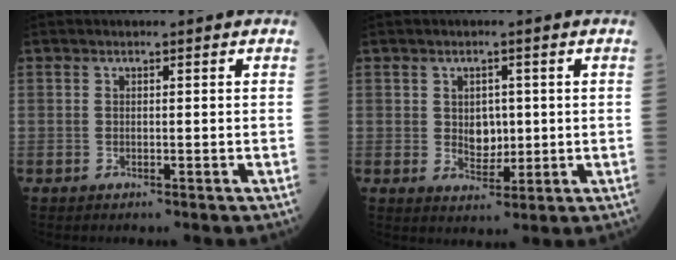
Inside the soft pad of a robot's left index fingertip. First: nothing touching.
{"total": 3.5, "force": [0.4, 2.6, 2.4], "torque": [-0.031, 0.002, 0.014]}